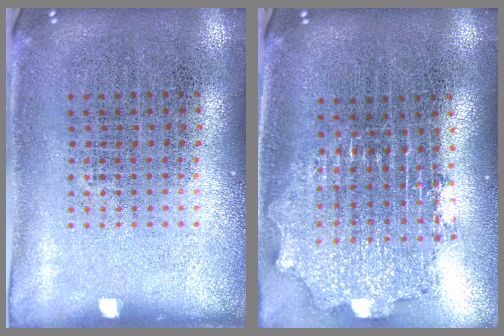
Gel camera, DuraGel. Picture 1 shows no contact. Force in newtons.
{"total": 2.1, "press": 1.6, "slide": 1.3}